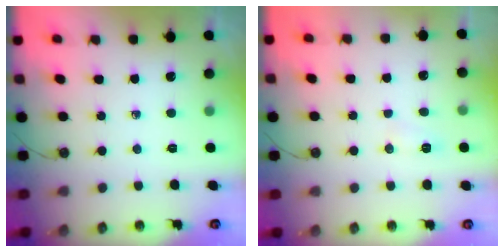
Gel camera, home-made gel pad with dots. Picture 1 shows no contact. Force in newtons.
{"total": 5.2, "press": 5.2, "slide": 0.5}